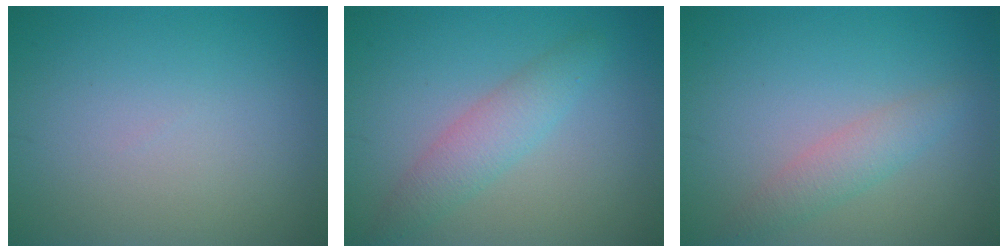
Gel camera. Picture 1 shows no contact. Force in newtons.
{"total": 2.9, "press": 2.9, "slide": 0.1}
{"total": 2.2, "press": 2.2, "slide": 0.1}